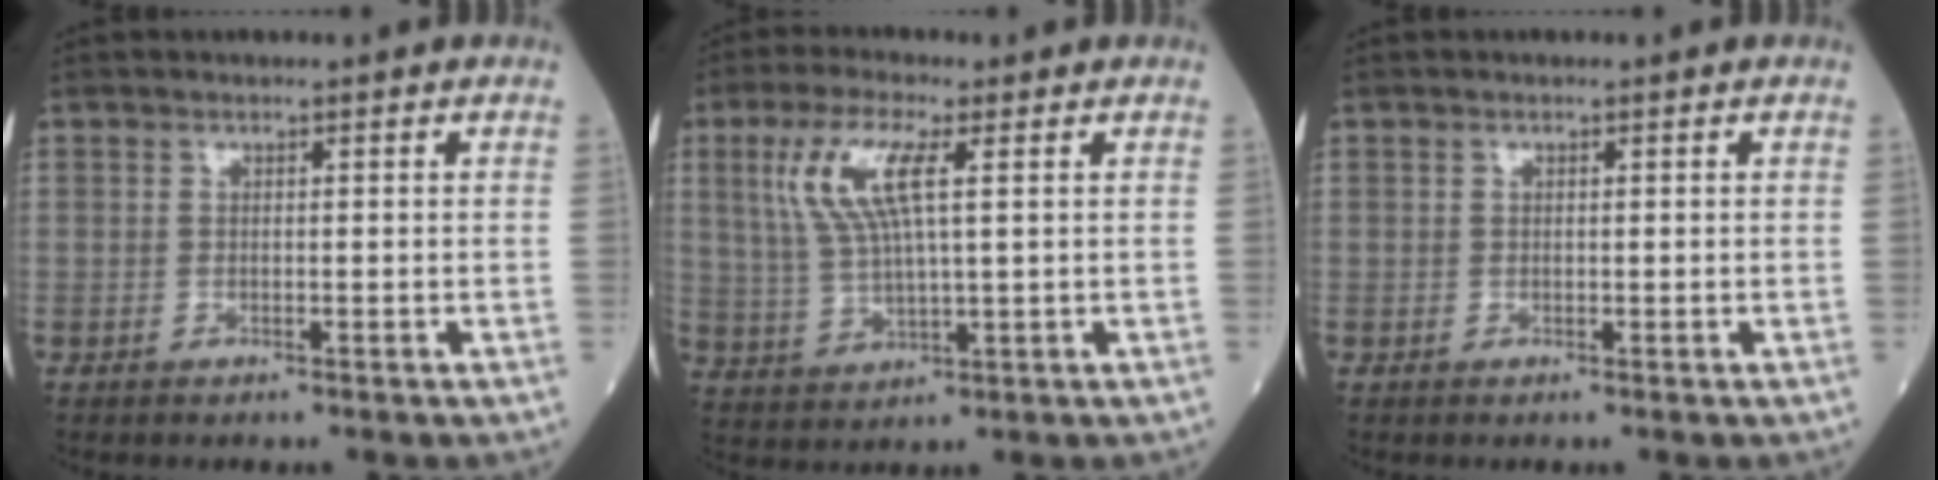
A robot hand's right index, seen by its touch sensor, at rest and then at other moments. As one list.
[{"total": 9.1, "force": [3.0, 1.8, 8.3], "torque": [-0.187, 0.011, 0.063]}, {"total": 0.0}]